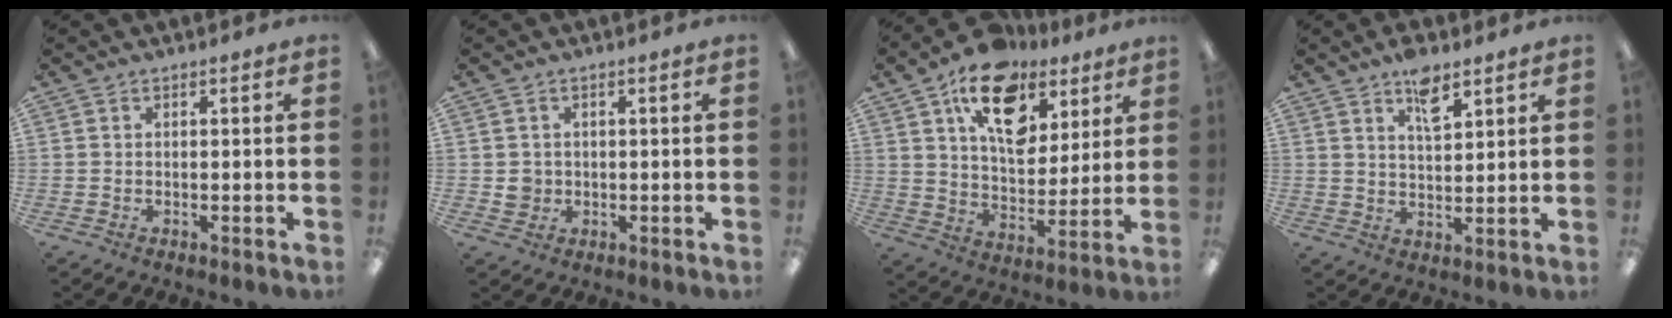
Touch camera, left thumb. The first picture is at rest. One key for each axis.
{"total": 2.7, "fx": 0.3, "fy": 2.6, "fz": 0.7, "tx": -0.007, "ty": 0.001, "tz": 0.002}
{"total": 18.0, "fx": 10.1, "fy": 11.0, "fz": 10.0, "tx": -0.151, "ty": -0.044, "tz": 0.179}
{"total": 7.1, "fx": 4.7, "fy": 2.9, "fz": 4.4, "tx": -0.066, "ty": -0.021, "tz": 0.079}